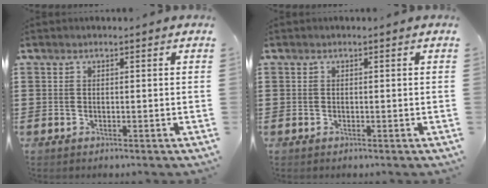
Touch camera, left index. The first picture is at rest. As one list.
[{"total": 0.0}]